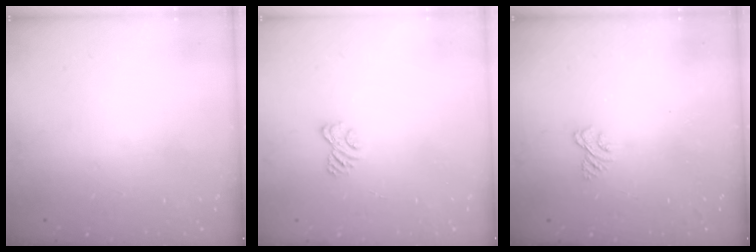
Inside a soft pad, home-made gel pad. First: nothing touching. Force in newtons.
{"total": 2.5, "press": 2.2, "slide": 1.2}
{"total": 2.7, "press": 2.3, "slide": 1.4}